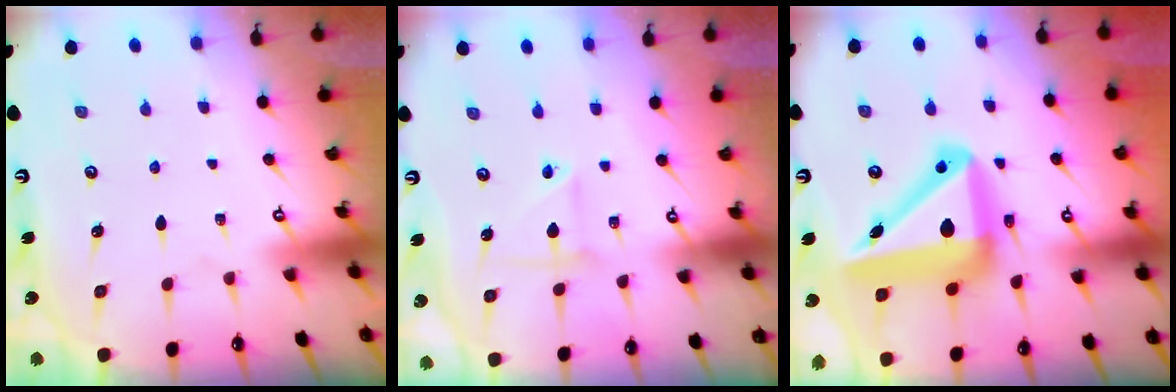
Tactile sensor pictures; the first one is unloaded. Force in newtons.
{"total": 3.2, "press": 3.2, "slide": 0.2}
{"total": 19.2, "press": 19.0, "slide": 2.7}